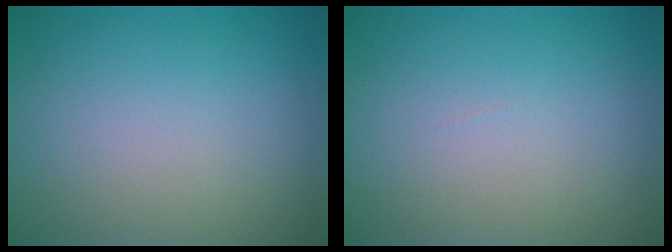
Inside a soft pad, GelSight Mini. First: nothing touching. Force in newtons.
{"total": 0.0}